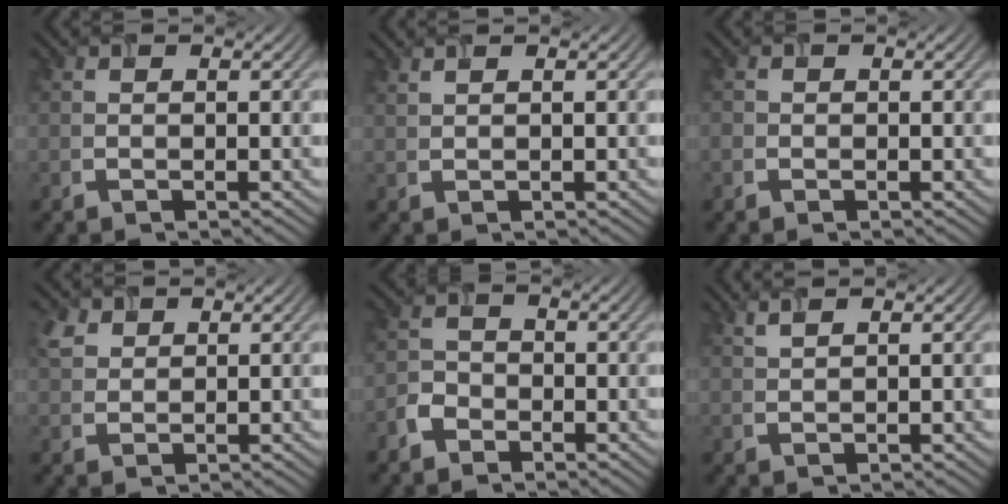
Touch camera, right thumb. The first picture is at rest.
{"total": 1.0, "force": [0.8, 0.1, 0.5], "torque": [-0.016, 0.003, 0.016]}
{"total": 0.8, "force": [-0.4, 0.7, 0.1], "torque": [-0.002, -0.007, -0.011]}
{"total": 2.9, "force": [1.7, 1.9, 1.3], "torque": [-0.037, 0.006, 0.038]}
{"total": 2.6, "force": [-1.7, 1.8, 0.8], "torque": [-0.016, 0.004, -0.044]}
{"total": 2.0, "force": [1.6, 0.4, 1.3], "torque": [-0.026, 0.008, 0.029]}